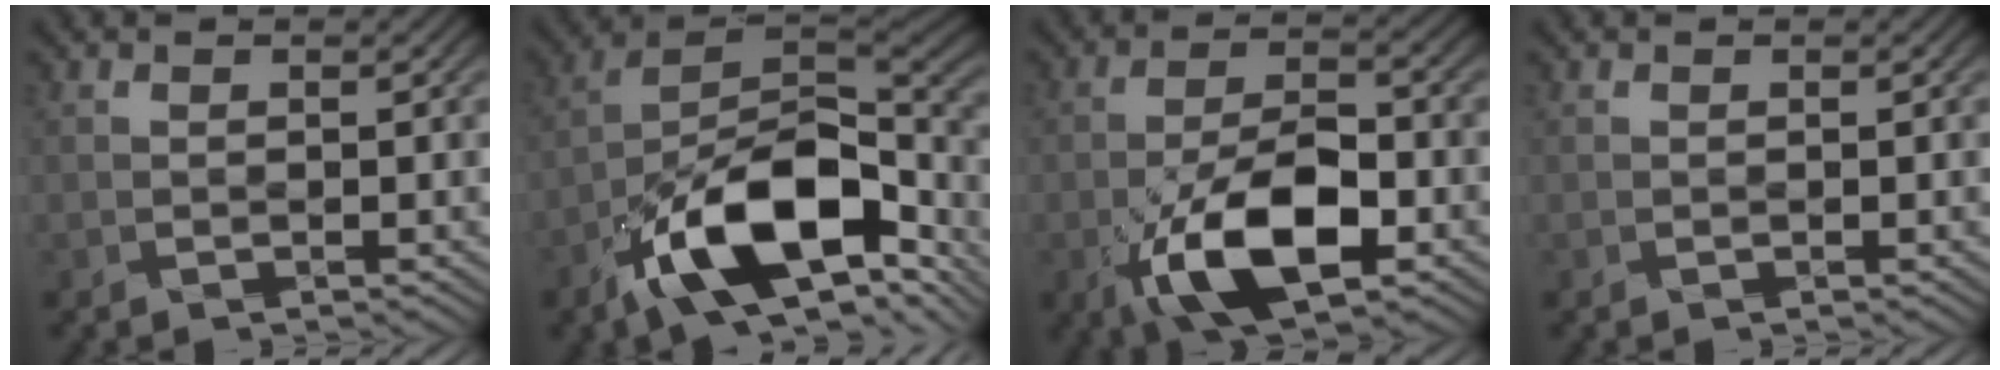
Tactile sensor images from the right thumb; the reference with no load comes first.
{"total": 16.2, "force": [-8.8, 7.3, 11.5], "torque": [-0.191, -0.019, -0.164]}
{"total": 11.5, "force": [-5.0, 5.2, 9.0], "torque": [-0.170, -0.008, -0.093]}
{"total": 0.0}